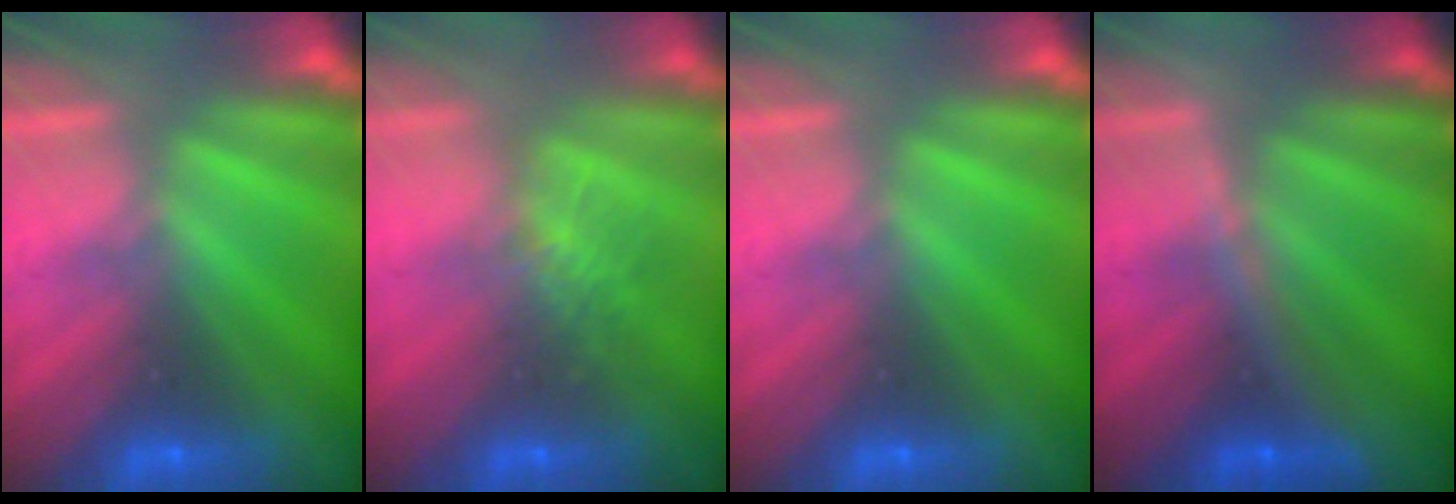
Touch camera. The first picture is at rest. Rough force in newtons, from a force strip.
{"total": 2.7}
{"total": 0.0}
{"total": 3.4}